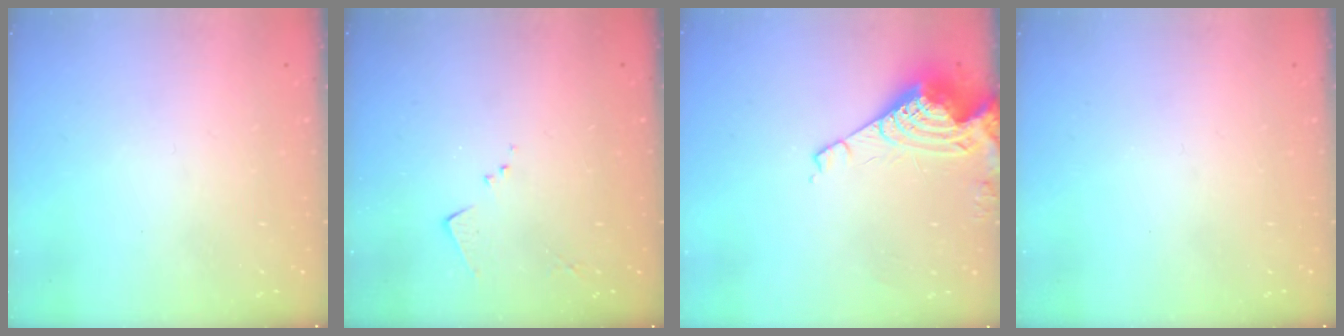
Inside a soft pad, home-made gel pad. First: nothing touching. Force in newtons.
{"total": 4.9, "press": 4.9, "slide": 0.5}
{"total": 10.8, "press": 10.7, "slide": 1.1}
{"total": 0.0}